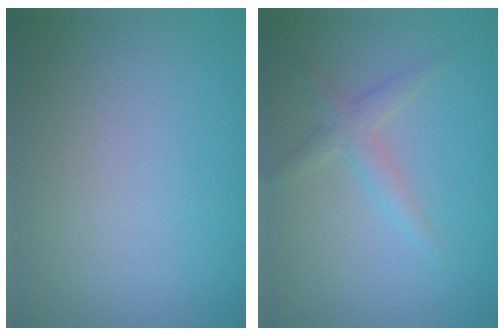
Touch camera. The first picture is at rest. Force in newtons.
{"total": 2.0, "press": 2.0, "slide": 0.0}